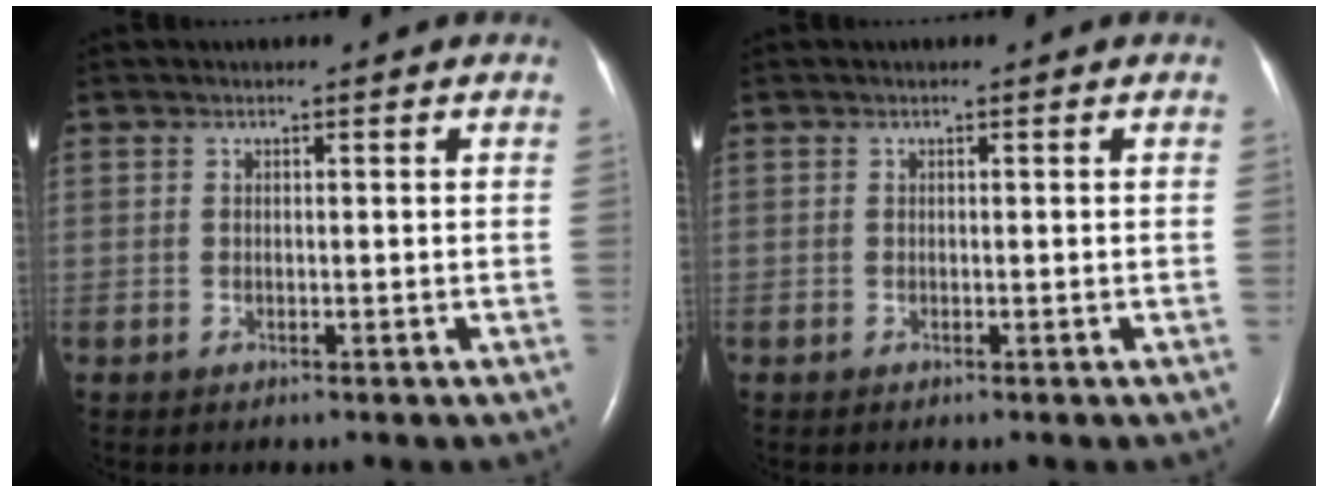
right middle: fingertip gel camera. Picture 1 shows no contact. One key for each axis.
{"total": 0.0}